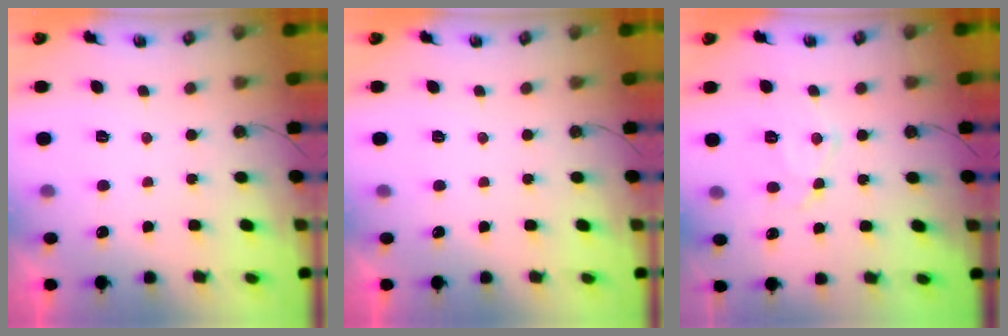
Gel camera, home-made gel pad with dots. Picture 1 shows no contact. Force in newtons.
{"total": 0.0}
{"total": 10.9, "press": 10.9, "slide": 0.7}